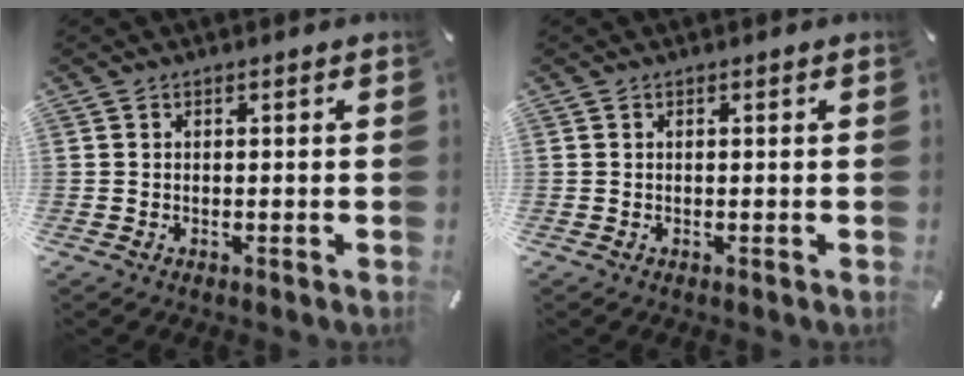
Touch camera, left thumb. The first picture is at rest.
{"total": 0.0}